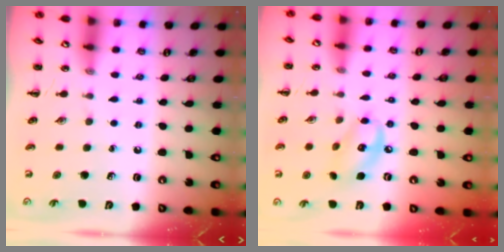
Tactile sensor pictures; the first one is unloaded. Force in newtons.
{"total": 9.7, "press": 9.5, "slide": 1.7}